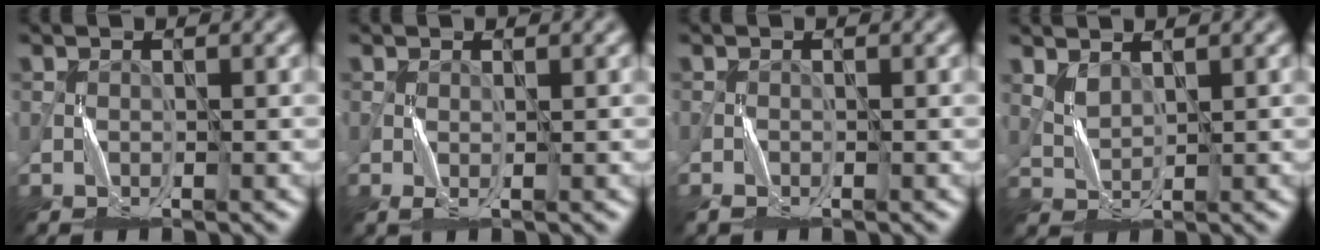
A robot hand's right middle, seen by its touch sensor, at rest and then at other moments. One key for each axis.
{"total": 0.6, "fx": 0.0, "fy": 0.1, "fz": 0.6, "tx": -0.018, "ty": 0.000, "tz": 0.003}
{"total": 1.2, "fx": -0.9, "fy": 0.4, "fz": 0.7, "tx": -0.019, "ty": -0.002, "tz": -0.019}
{"total": 1.4, "fx": 1.1, "fy": 0.5, "fz": 0.6, "tx": -0.021, "ty": -0.004, "tz": 0.030}